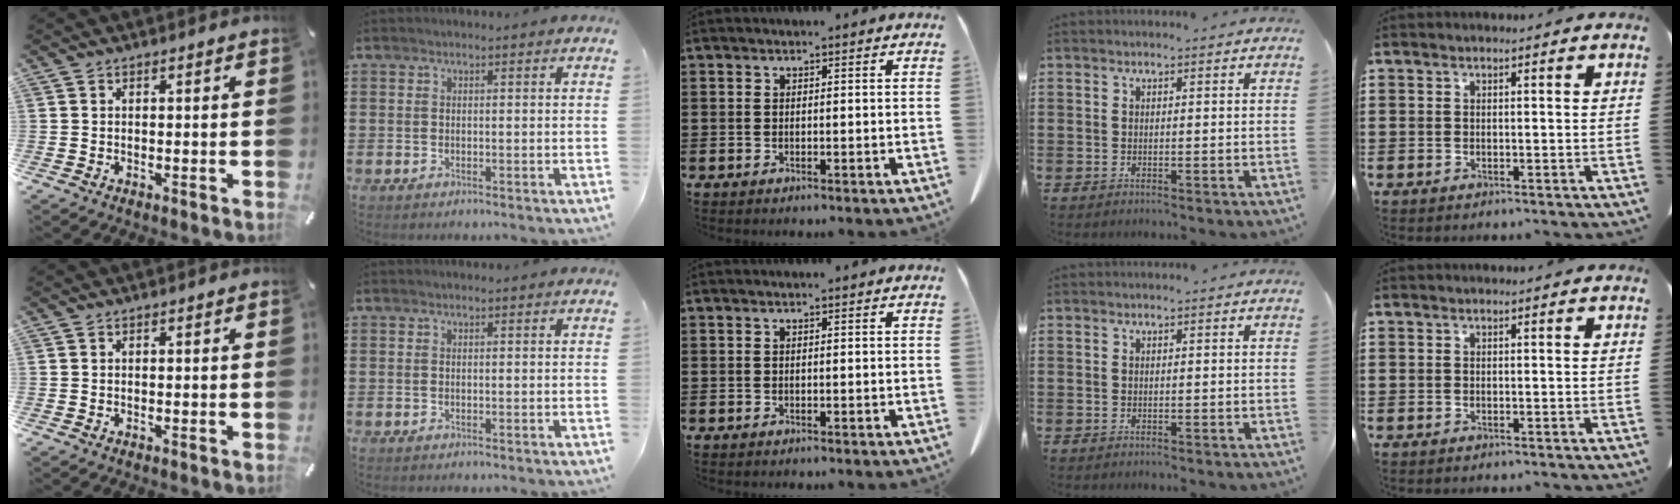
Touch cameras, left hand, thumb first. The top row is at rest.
{}